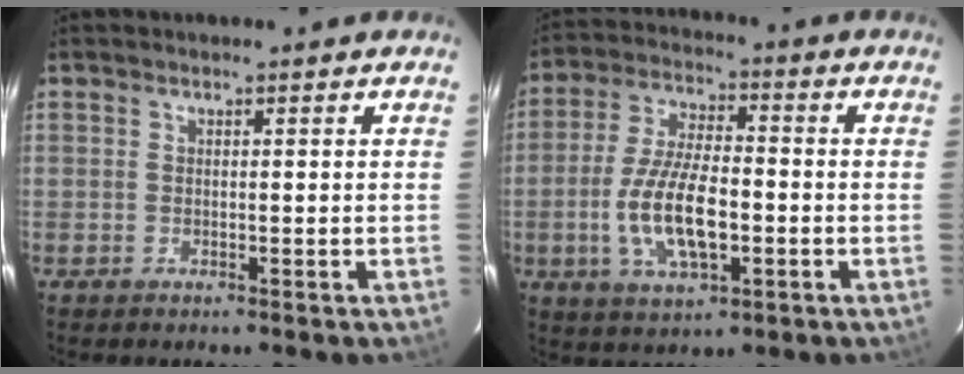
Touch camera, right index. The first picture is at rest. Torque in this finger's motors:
{"motor_torque": [1.13, -0.88, 0.40, 0.16]}